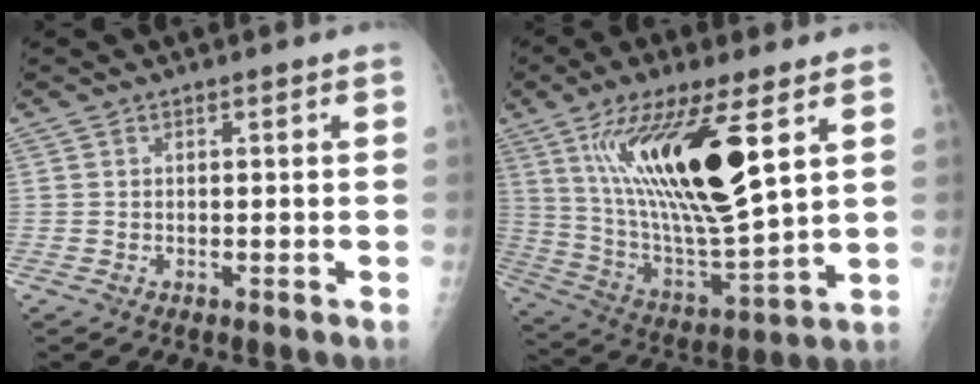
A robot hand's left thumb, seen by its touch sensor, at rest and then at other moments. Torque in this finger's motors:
{"motor_torque": [2.43, 2.58, 2.32, -0.45, 0.36]}